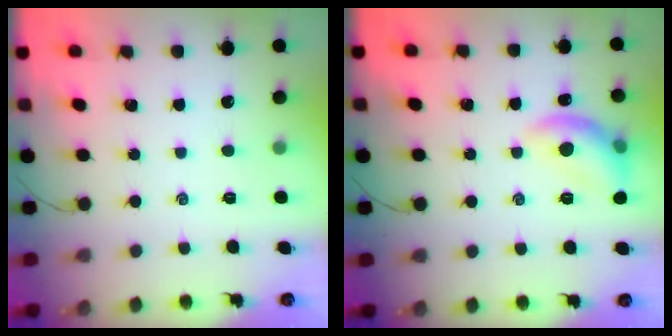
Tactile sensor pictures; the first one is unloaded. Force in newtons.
{"total": 10.9, "press": 10.9, "slide": 0.4}